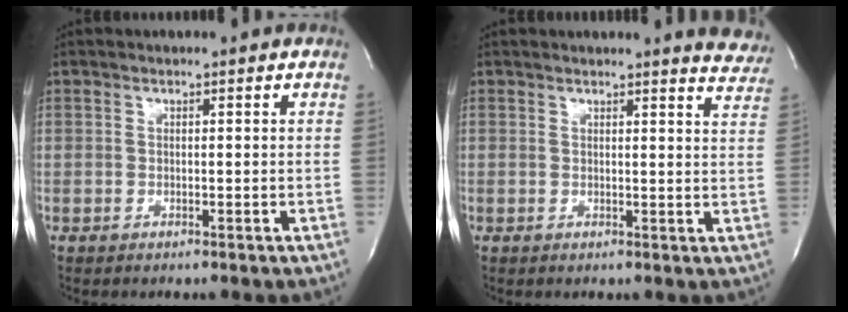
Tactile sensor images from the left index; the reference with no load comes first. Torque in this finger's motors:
{"motor_torque": [-0.16, 0.09, 0.10, 0.02]}